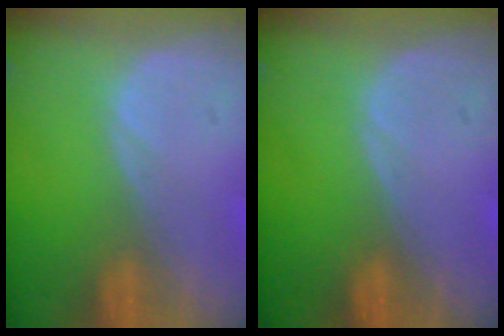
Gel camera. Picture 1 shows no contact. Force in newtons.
{"total": 0.0}